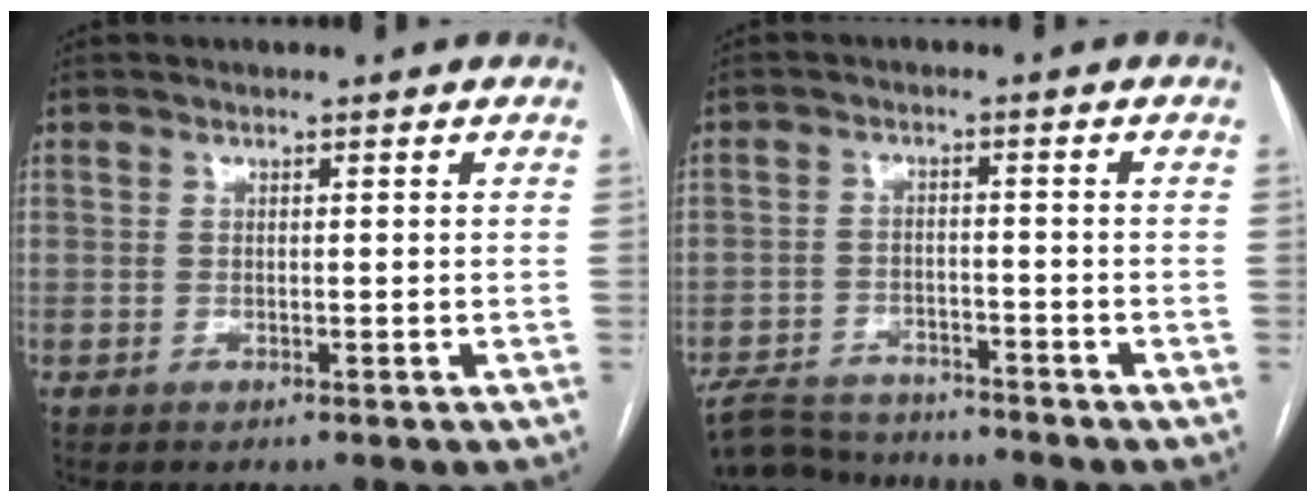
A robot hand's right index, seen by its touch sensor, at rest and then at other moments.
{"total": 8.1, "force": [-7.8, 1.7, 1.2], "torque": [-0.023, -0.001, -0.132]}